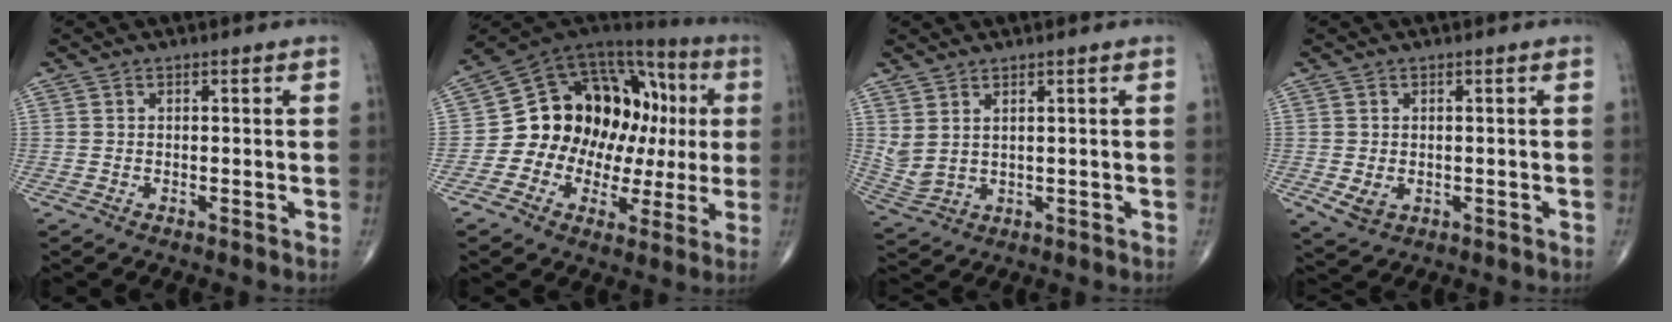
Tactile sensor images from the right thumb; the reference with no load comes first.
{"total": 22.3, "force": [0.6, 16.2, 15.3], "torque": [-0.175, 0.062, 0.016]}
{"total": 4.3, "force": [2.1, 2.0, 3.2], "torque": [-0.075, -0.011, 0.057]}
{"total": 3.0, "force": [-0.5, 2.3, 1.9], "torque": [-0.027, -0.004, 0.003]}